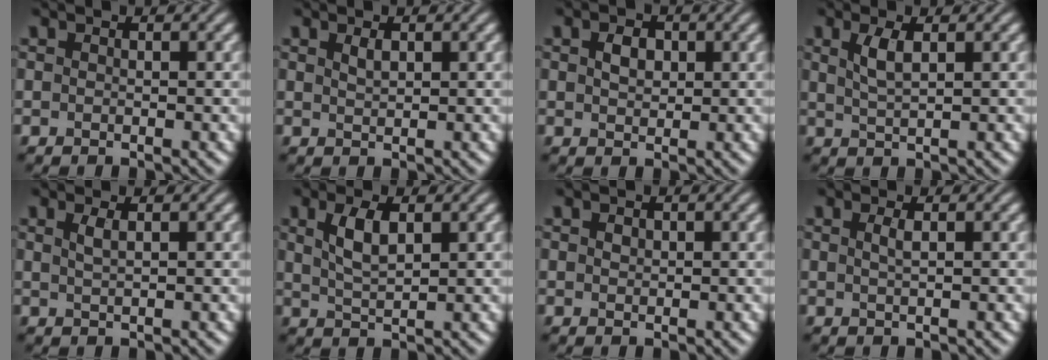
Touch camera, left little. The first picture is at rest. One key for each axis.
{"total": 1.0, "fx": 0.6, "fy": 0.4, "fz": 0.7, "tx": -0.017, "ty": 0.001, "tz": 0.012}
{"total": 2.0, "fx": 0.5, "fy": 1.4, "fz": 1.3, "tx": -0.028, "ty": 0.003, "tz": 0.008}
{"total": 2.3, "fx": 0.9, "fy": 0.7, "fz": 1.9, "tx": -0.041, "ty": 0.001, "tz": 0.020}
{"total": 1.3, "fx": 0.6, "fy": 0.4, "fz": 1.1, "tx": -0.019, "ty": 0.003, "tz": 0.009}
{"total": 3.1, "fx": 1.2, "fy": 1.2, "fz": 2.6, "tx": -0.057, "ty": 0.002, "tz": 0.027}
{"total": 0.6, "fx": 0.3, "fy": 0.4, "fz": 0.3, "tx": -0.006, "ty": 0.000, "tz": 0.005}
{"total": 1.2, "fx": 0.3, "fy": 0.3, "fz": 1.0, "tx": -0.017, "ty": 0.004, "tz": 0.004}